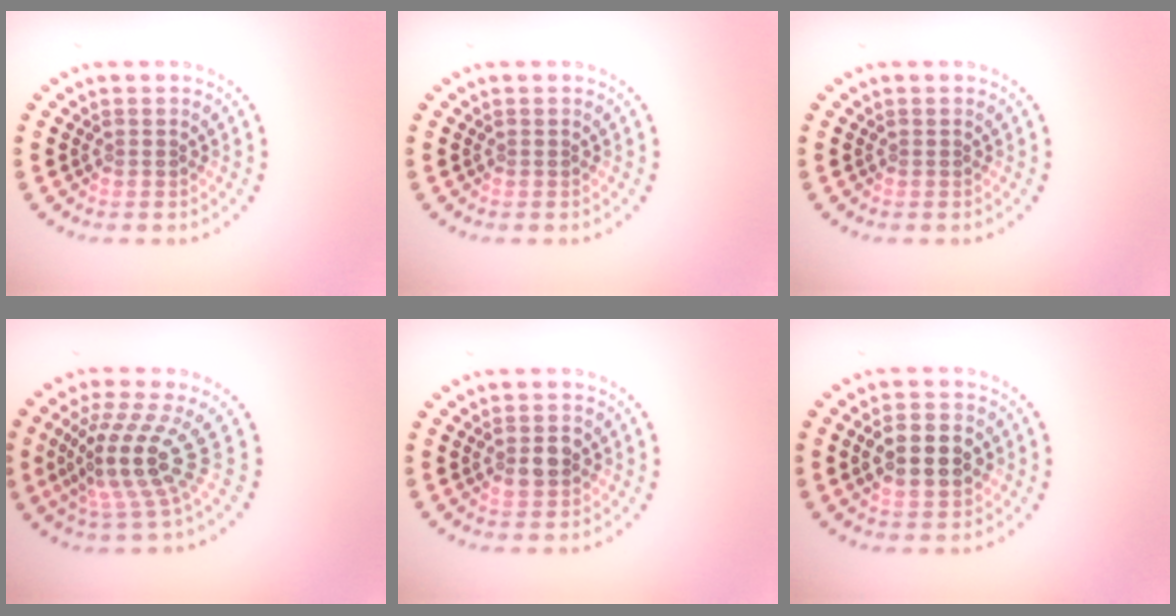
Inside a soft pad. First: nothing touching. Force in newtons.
{"total": 0.0}
{"total": 0.0}
{"total": 4.9, "press": 3.6, "slide": 3.4}
{"total": 2.6, "press": 2.6, "slide": 0.1}
{"total": 4.9, "press": 4.9, "slide": 0.3}